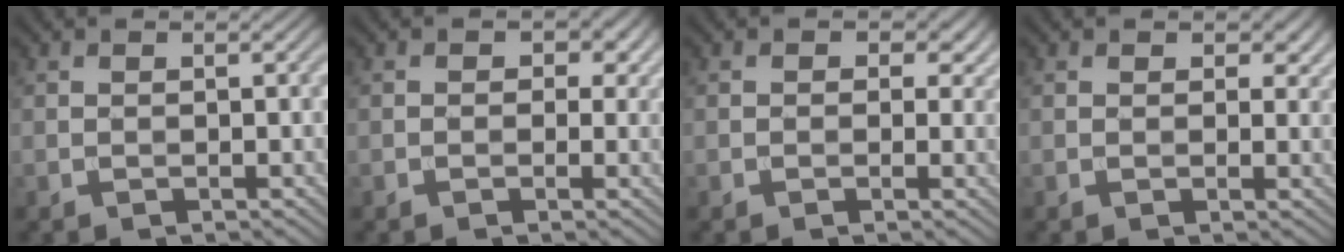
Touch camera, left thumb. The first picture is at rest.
{"total": 2.3, "force": [0.4, 1.8, 1.3], "torque": [-0.019, -0.004, -0.001]}
{"total": 2.7, "force": [0.7, 2.2, 1.5], "torque": [-0.026, -0.008, 0.001]}
{"total": 2.3, "force": [1.2, 1.5, 1.2], "torque": [-0.022, -0.005, 0.016]}